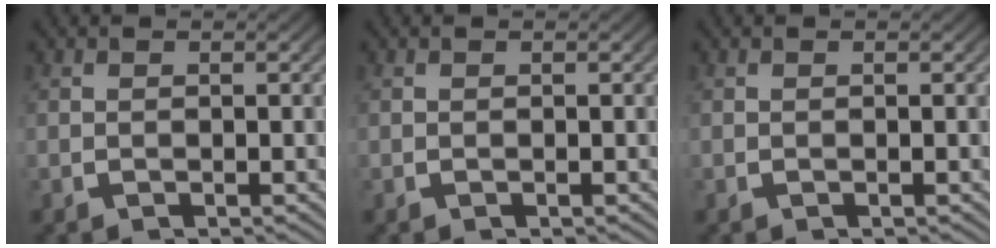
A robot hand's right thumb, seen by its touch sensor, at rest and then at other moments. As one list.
[{"total": 0.0}, {"total": 0.0}]